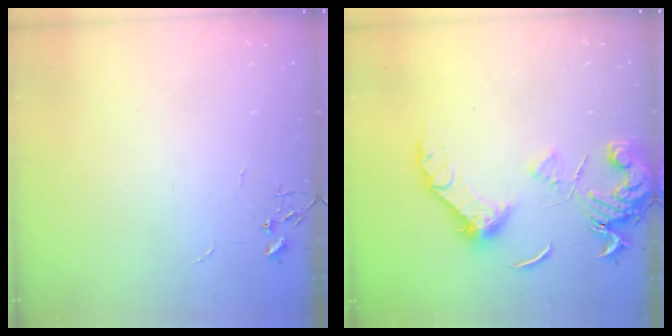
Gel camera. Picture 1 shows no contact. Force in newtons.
{"total": 15.8, "press": 15.8, "slide": 0.8}